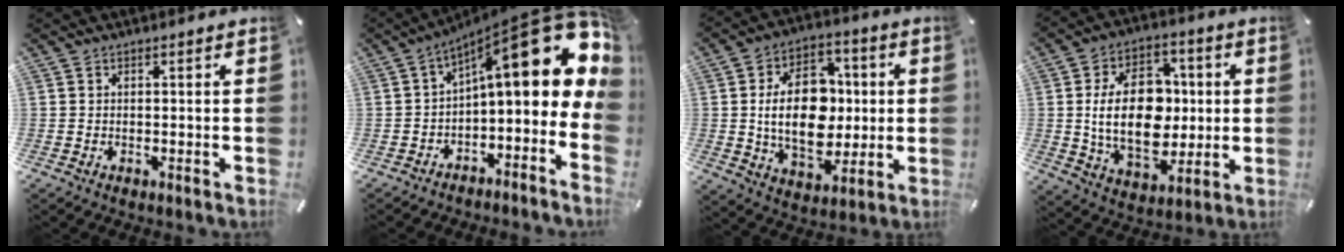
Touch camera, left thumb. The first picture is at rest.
{"total": 21.9, "force": [8.1, 8.6, 18.5], "torque": [-0.235, -0.065, 0.134]}
{"total": 18.1, "force": [0.4, 12.7, 13.0], "torque": [-0.244, 0.004, 0.005]}
{"total": 19.7, "force": [0.8, 13.5, 14.4], "torque": [-0.259, 0.002, 0.012]}